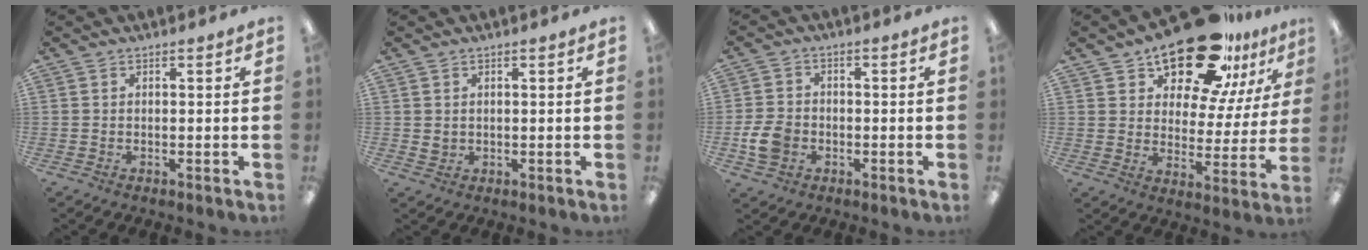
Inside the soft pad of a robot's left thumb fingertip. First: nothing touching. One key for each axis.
{"total": 1.6, "fx": 0.6, "fy": 1.4, "fz": 0.5, "tx": -0.003, "ty": 0.001, "tz": 0.007}
{"total": 6.8, "fx": -2.1, "fy": 5.2, "fz": 3.9, "tx": -0.081, "ty": 0.013, "tz": -0.036}
{"total": 21.8, "fx": 16.2, "fy": 9.5, "fz": 11.0, "tx": -0.176, "ty": -0.103, "tz": 0.280}